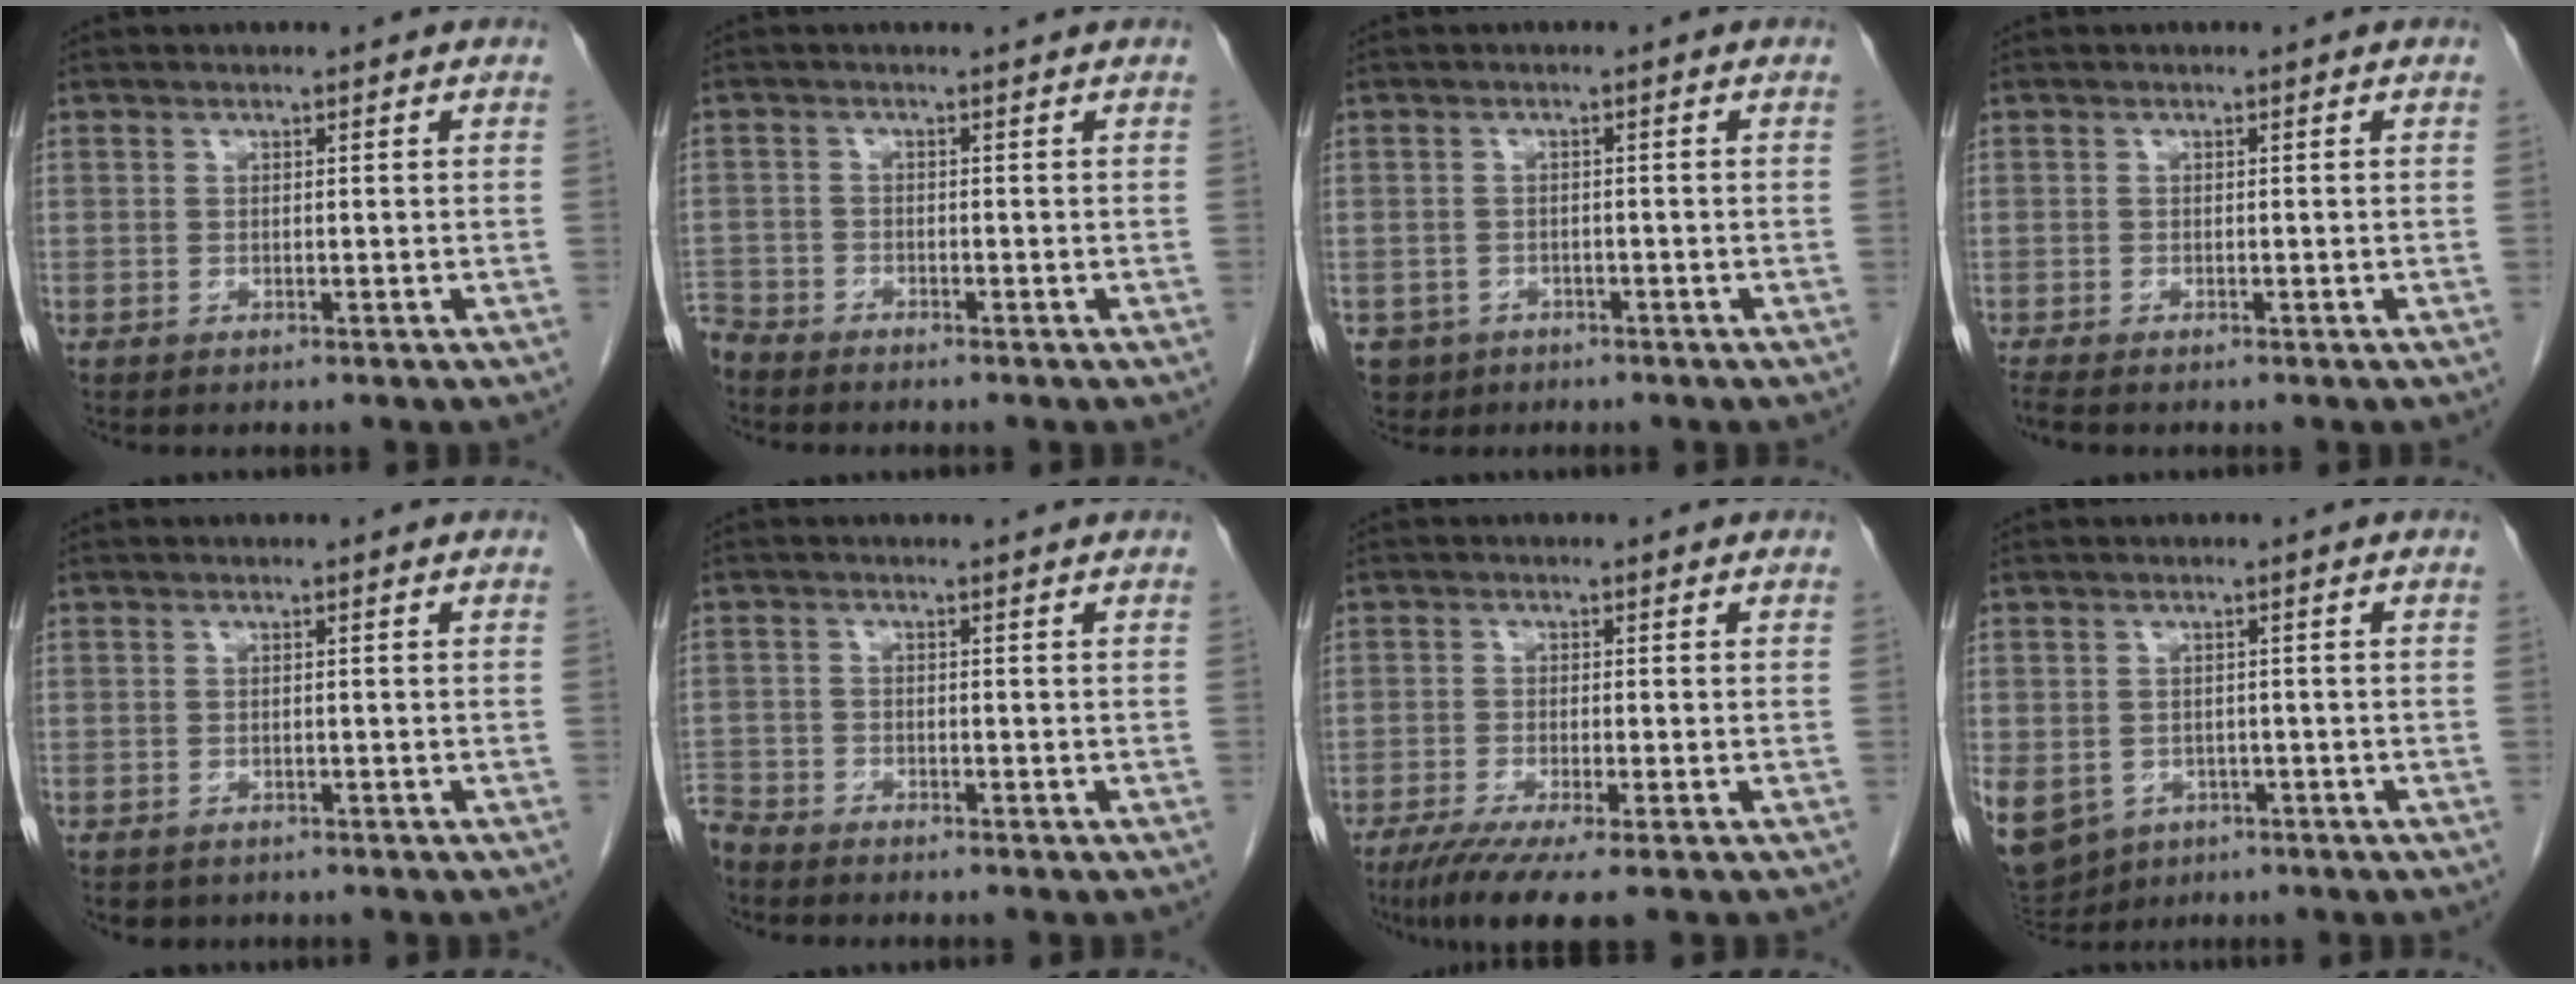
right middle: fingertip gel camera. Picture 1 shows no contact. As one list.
[{"total": 3.2, "force": [-2.8, 1.2, 0.8], "torque": [-0.007, 0.002, -0.053]}, {"total": 3.8, "force": [-2.2, 3.1, 0.2], "torque": [-0.002, 0.006, -0.032]}, {"total": 1.3, "force": [-1.2, 0.1, 0.5], "torque": [-0.016, -0.006, -0.023]}, {"total": 2.0, "force": [-1.5, 1.3, 0.3], "torque": [-0.012, -0.001, -0.019]}, {"total": 3.6, "force": [-3.3, 1.1, 0.7], "torque": [-0.003, -0.003, -0.063]}, {"total": 6.8, "force": [-4.6, 0.0, 5.0], "torque": [-0.080, -0.018, -0.077]}, {"total": 20.9, "force": [-8.8, 16.8, 8.6], "torque": [-0.307, -0.018, -0.118]}]